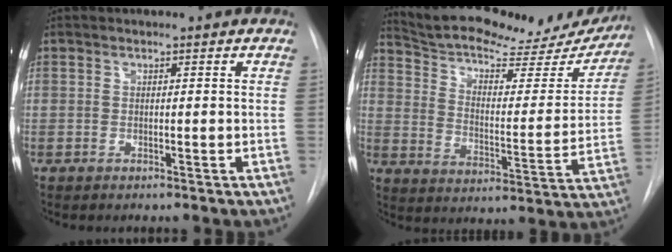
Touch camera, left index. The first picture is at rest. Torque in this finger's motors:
{"motor_torque": [0.89, -1.25, -0.02, 0.00]}